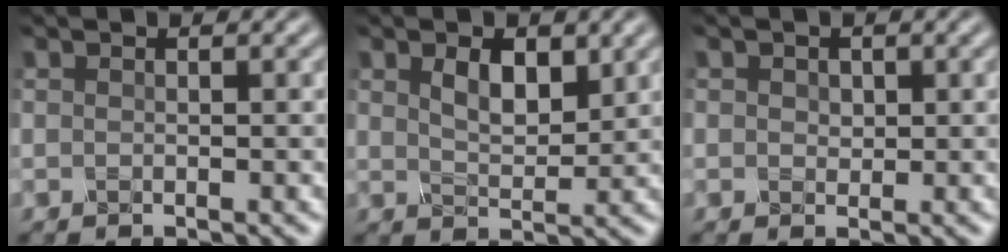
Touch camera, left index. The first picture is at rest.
{"total": 2.8, "force": [1.1, 1.5, 2.1], "torque": [-0.044, -0.004, 0.020]}
{"total": 1.0, "force": [0.2, 0.9, 0.4], "torque": [-0.011, 0.001, 0.002]}